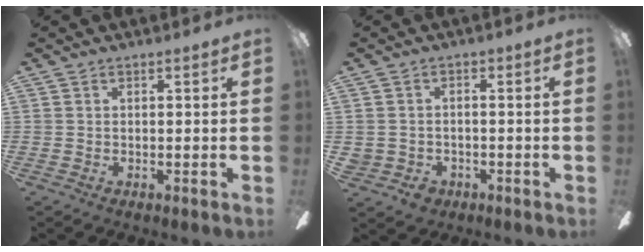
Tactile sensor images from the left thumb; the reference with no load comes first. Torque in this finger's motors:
{"motor_torque": [-0.15, -0.15, 0.24, 0.37, 0.01]}